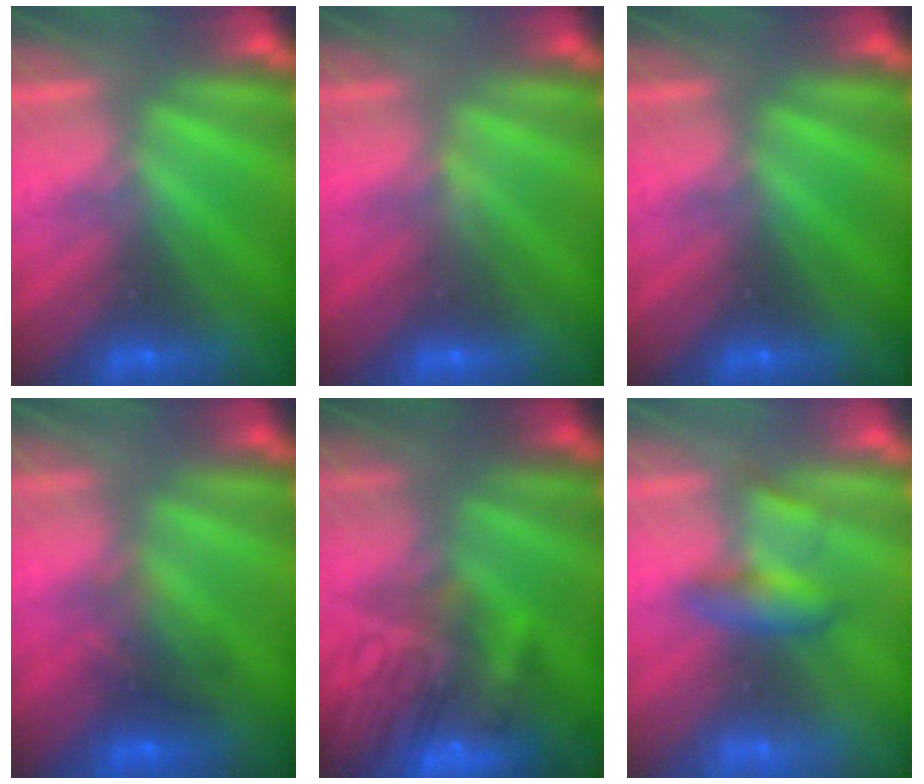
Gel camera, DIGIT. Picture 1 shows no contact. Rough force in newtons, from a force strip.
{"total": 3.3}
{"total": 0.0}
{"total": 7.3}
{"total": 7.0}
{"total": 2.2}